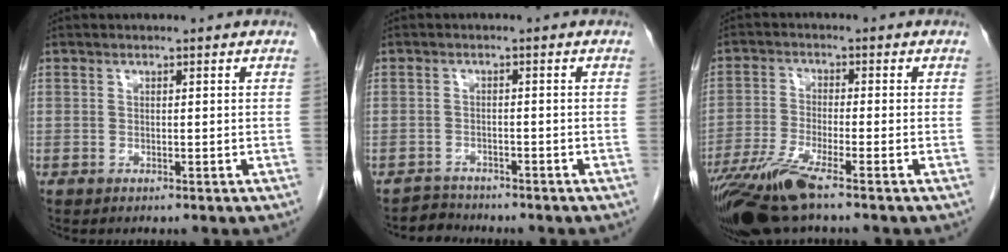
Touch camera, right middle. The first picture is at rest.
{"total": 2.5, "force": [-2.2, 0.5, -1.0], "torque": [0.020, -0.006, -0.040]}
{"total": 8.6, "force": [-5.9, 0.4, 6.3], "torque": [-0.128, -0.023, -0.113]}